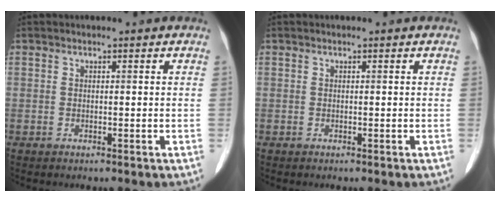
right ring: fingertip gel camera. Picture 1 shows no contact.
{"total": 0.0}